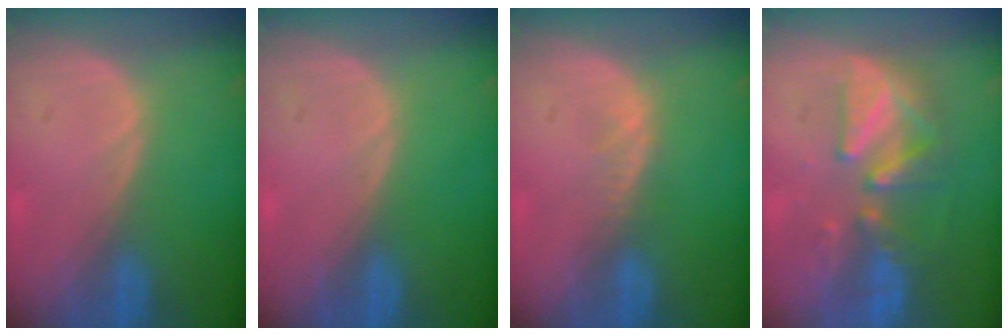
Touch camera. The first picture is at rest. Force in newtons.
{"total": 0.0}
{"total": 1.5, "press": 1.5, "slide": 0.2}
{"total": 8.0, "press": 7.9, "slide": 1.5}